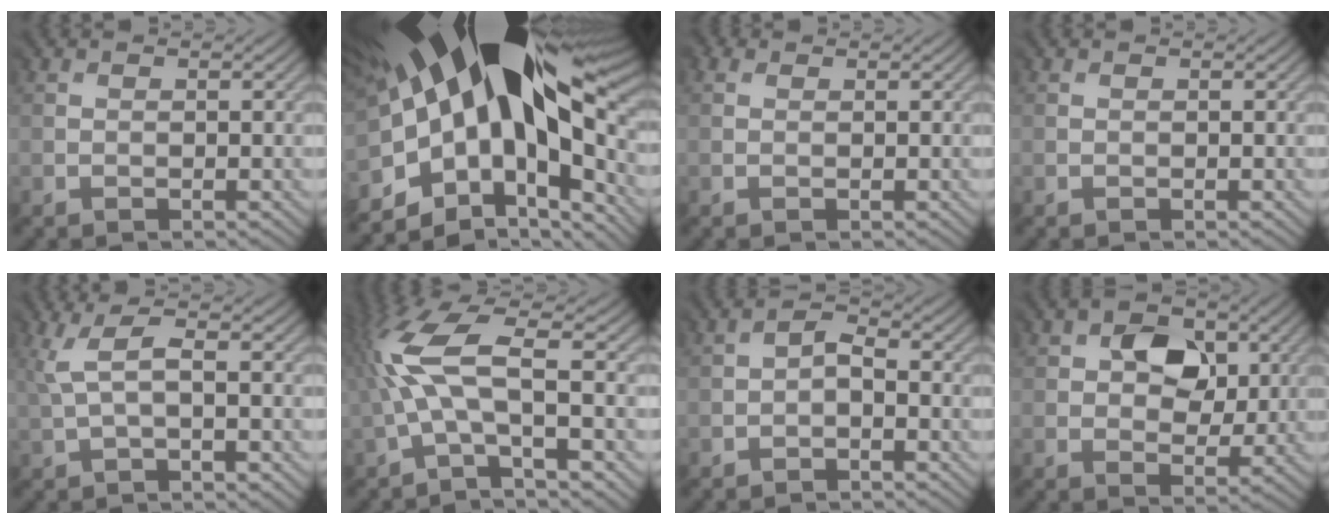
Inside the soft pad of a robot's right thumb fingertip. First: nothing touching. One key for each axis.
{"total": 19.2, "fx": 1.4, "fy": 9.8, "fz": 16.4, "tx": -0.288, "ty": -0.040, "tz": 0.034}
{"total": 1.3, "fx": 0.6, "fy": 0.9, "fz": 0.7, "tx": -0.014, "ty": 0.004, "tz": 0.006}
{"total": 0.0}
{"total": 3.7, "fx": 0.3, "fy": 1.0, "fz": 3.6, "tx": -0.085, "ty": 0.008, "tz": 0.009}
{"total": 9.7, "fx": -1.0, "fy": 3.0, "fz": 9.1, "tx": -0.220, "ty": 0.020, "tz": -0.027}
{"total": 1.5, "fx": -1.3, "fy": 0.6, "fz": 0.6, "tx": -0.007, "ty": 0.004, "tz": -0.022}
{"total": 6.8, "fx": 1.9, "fy": 4.9, "fz": 4.3, "tx": -0.068, "ty": -0.002, "tz": 0.031}